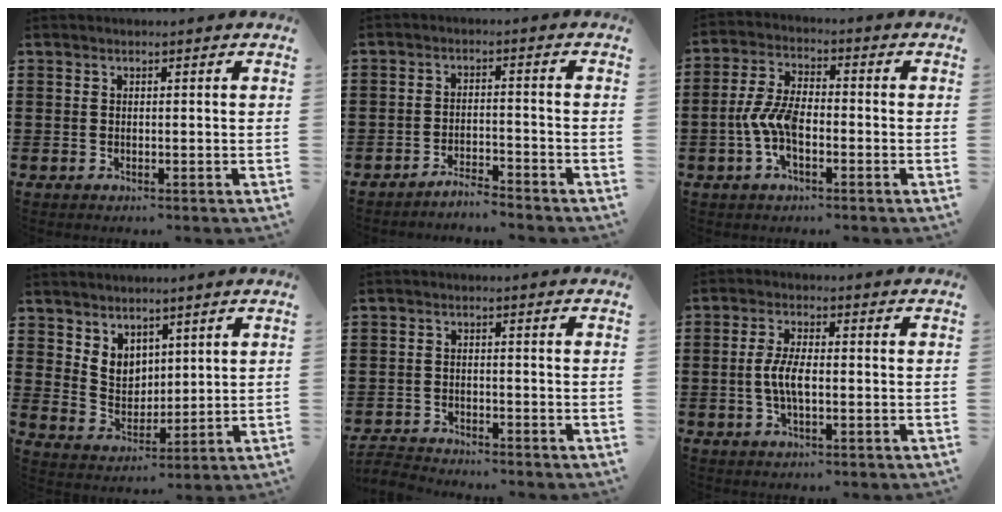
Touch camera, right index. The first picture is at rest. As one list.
[{"total": 3.2, "force": [-3.2, -0.2, 0.1], "torque": [-0.008, 0.001, -0.068]}, {"total": 6.9, "force": [-2.1, 3.2, 5.8], "torque": [-0.149, -0.008, -0.048]}, {"total": 5.0, "force": [3.5, 3.5, 0.7], "torque": [-0.033, -0.002, 0.067]}, {"total": 2.6, "force": [-2.6, 0.1, -0.1], "torque": [-0.006, -0.002, -0.056]}, {"total": 4.7, "force": [-0.7, 1.6, 4.3], "torque": [-0.099, -0.003, -0.019]}]